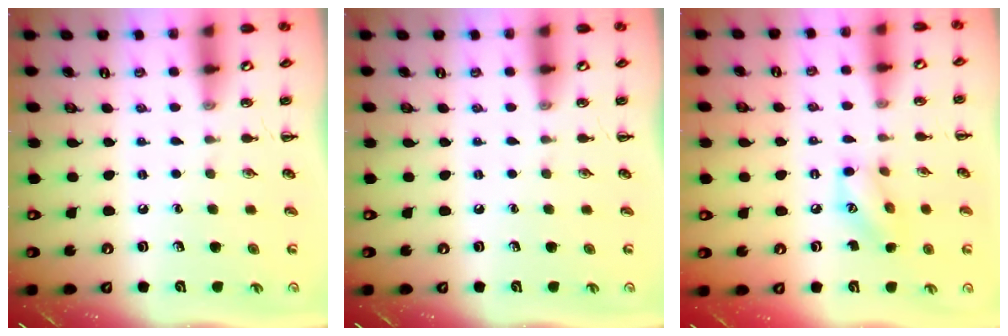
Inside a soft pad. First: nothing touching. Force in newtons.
{"total": 0.0}
{"total": 8.7, "press": 8.7, "slide": 0.3}